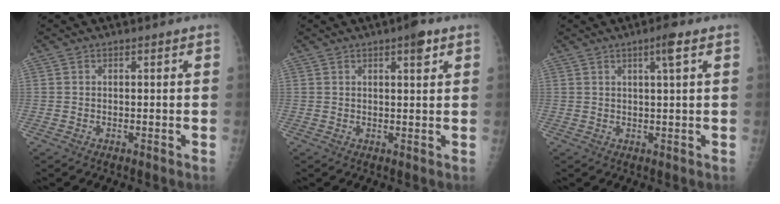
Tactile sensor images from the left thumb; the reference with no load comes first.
{"total": 3.2, "force": [1.8, 0.9, 2.5], "torque": [-0.029, -0.006, 0.022]}
{"total": 3.3, "force": [1.5, 0.0, 2.9], "torque": [-0.050, -0.004, 0.026]}